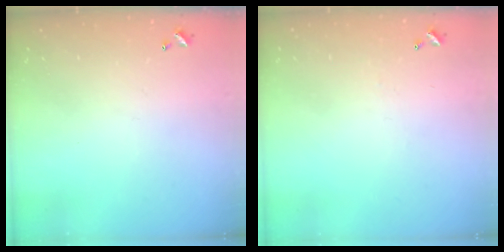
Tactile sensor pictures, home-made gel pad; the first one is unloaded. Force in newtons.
{"total": 2.5, "press": 2.4, "slide": 0.6}